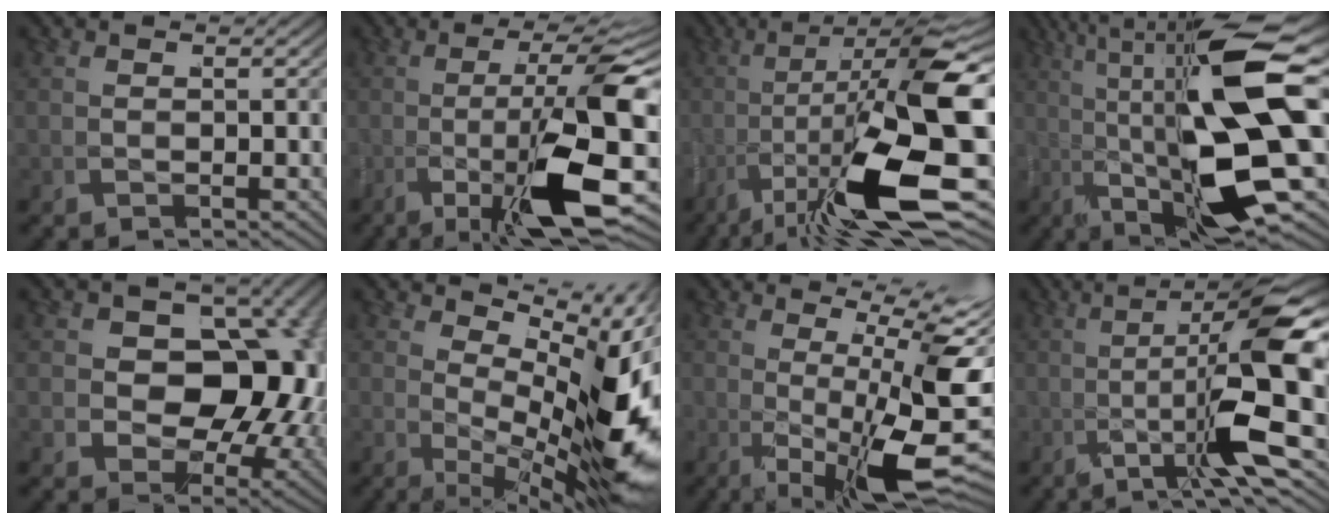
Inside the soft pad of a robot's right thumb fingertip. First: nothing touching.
{"total": 12.3, "force": [-2.1, 3.1, 11.7], "torque": [-0.195, -0.006, -0.032]}
{"total": 14.8, "force": [-0.6, 4.8, 14.0], "torque": [-0.214, -0.012, -0.007]}
{"total": 13.0, "force": [0.1, 3.9, 12.5], "torque": [-0.204, -0.007, 0.008]}
{"total": 11.3, "force": [0.5, 8.6, 7.3], "torque": [-0.129, -0.042, 0.016]}
{"total": 11.3, "force": [1.3, 5.3, 9.9], "torque": [-0.136, -0.014, 0.025]}
{"total": 12.2, "force": [0.1, 4.5, 11.4], "torque": [-0.156, -0.018, 0.012]}
{"total": 12.5, "force": [1.0, 3.2, 12.0], "torque": [-0.185, 0.007, 0.003]}